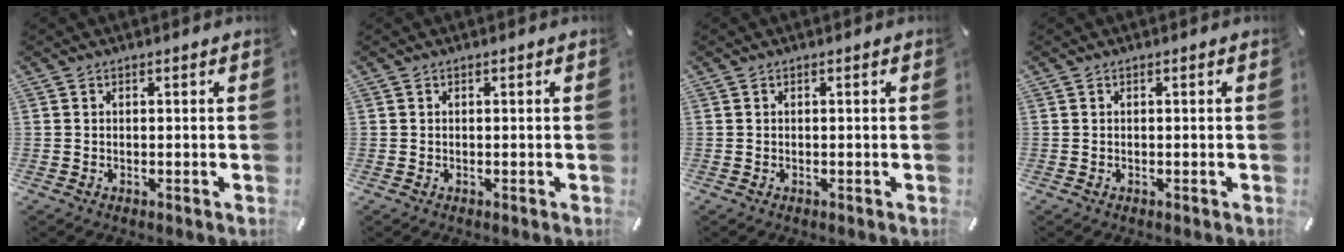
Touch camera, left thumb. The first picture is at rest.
{"total": 0.0}
{"total": 0.0}
{"total": 0.0}